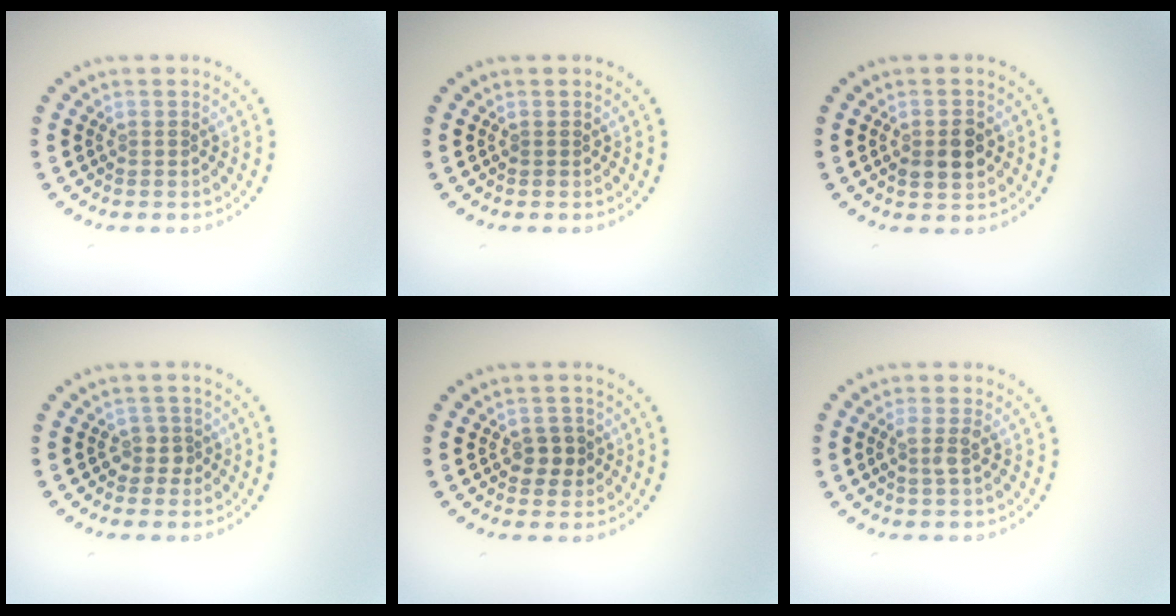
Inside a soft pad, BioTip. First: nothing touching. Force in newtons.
{"total": 0.0}
{"total": 2.5, "press": 2.5, "slide": 0.2}
{"total": 1.6, "press": 1.4, "slide": 0.9}
{"total": 2.2, "press": 2.1, "slide": 0.4}
{"total": 1.5, "press": 1.3, "slide": 0.7}